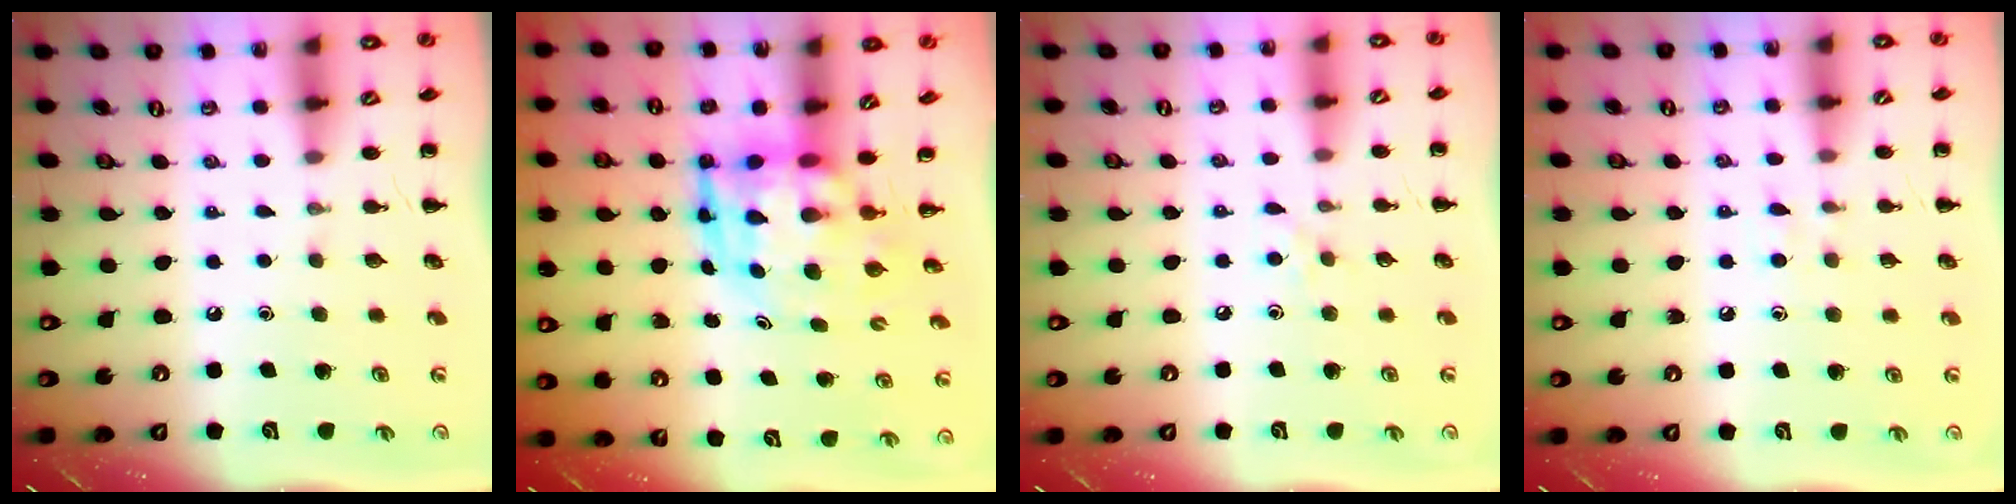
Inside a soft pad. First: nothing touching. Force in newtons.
{"total": 6.2, "press": 5.9, "slide": 1.9}
{"total": 4.5, "press": 4.1, "slide": 1.8}
{"total": 4.3, "press": 3.8, "slide": 1.9}